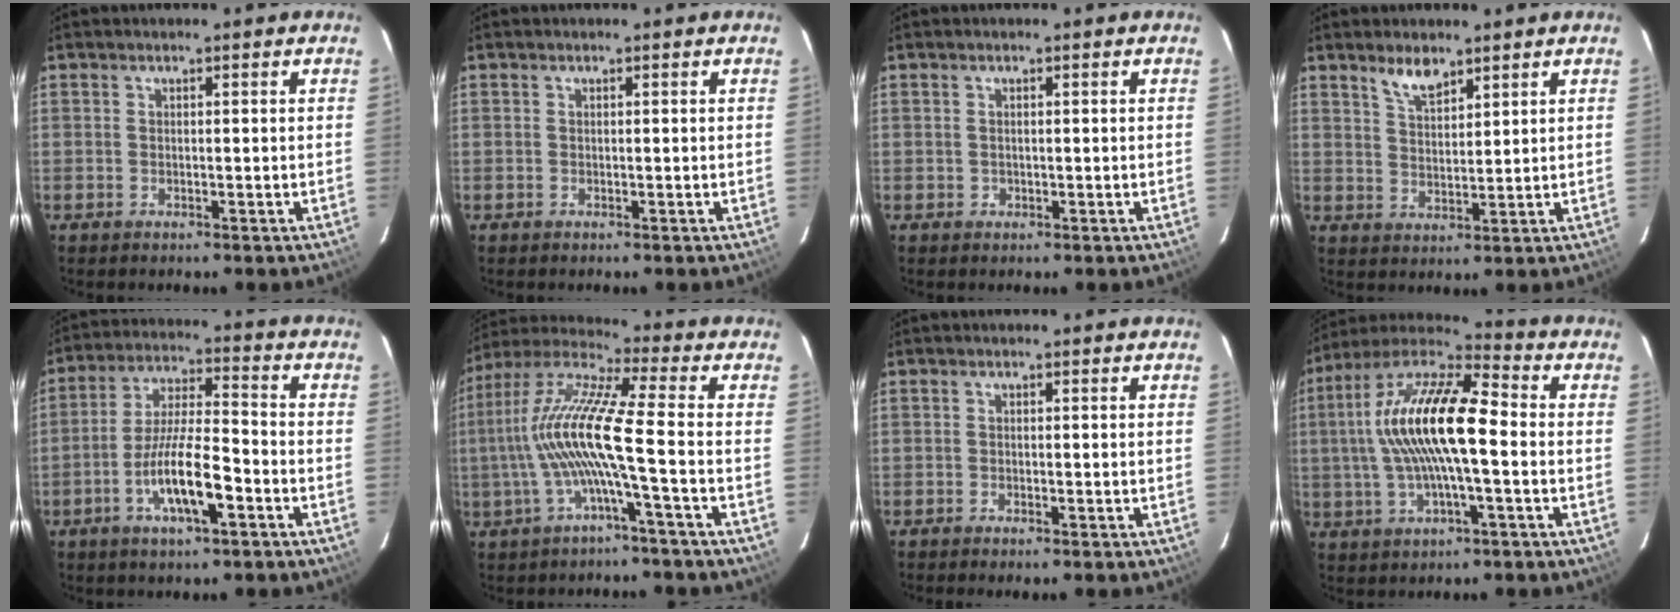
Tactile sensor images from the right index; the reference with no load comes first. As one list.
[{"total": 0.0}, {"total": 0.9, "force": [-0.1, 0.9, 0.0], "torque": [0.003, 0.002, 0.000]}, {"total": 4.8, "force": [3.7, 1.7, 2.6], "torque": [-0.046, 0.001, 0.072]}, {"total": 11.2, "force": [-5.0, 2.4, 9.8], "torque": [-0.193, -0.006, -0.089]}, {"total": 13.2, "force": [-2.6, -0.6, 13.0], "torque": [-0.250, 0.003, -0.051]}, {"total": 0.8, "force": [-0.7, 0.0, 0.4], "torque": [-0.011, -0.002, -0.014]}, {"total": 16.8, "force": [-0.4, 4.3, 16.2], "torque": [-0.303, 0.017, -0.019]}]